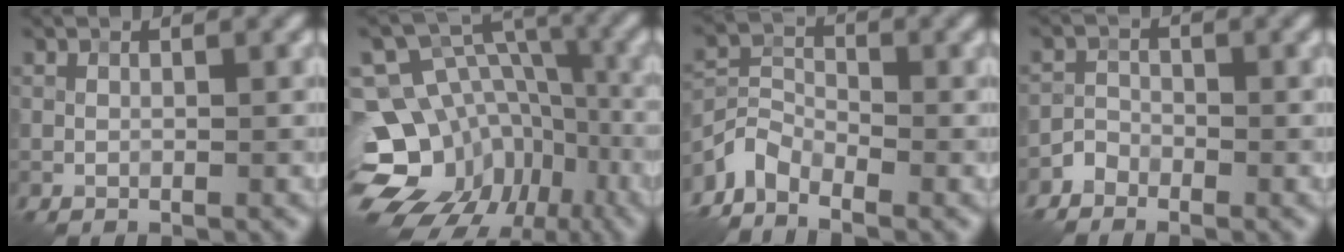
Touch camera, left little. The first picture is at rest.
{"total": 16.7, "force": [-7.7, 12.7, 7.6], "torque": [-0.152, -0.002, -0.102]}
{"total": 3.9, "force": [-3.2, 1.6, 1.5], "torque": [-0.031, 0.000, -0.077]}
{"total": 1.5, "force": [-1.4, 0.7, 0.1], "torque": [0.001, 0.009, -0.030]}